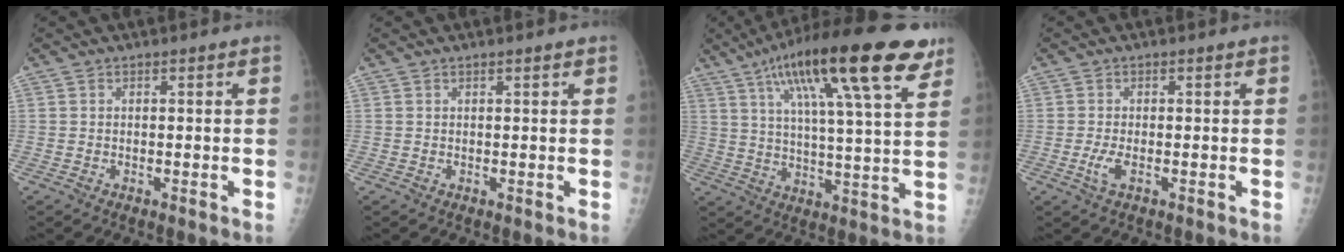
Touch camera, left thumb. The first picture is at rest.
{"total": 0.6, "force": [0.4, 0.1, 0.3], "torque": [-0.006, -0.001, 0.007]}
{"total": 24.1, "force": [13.1, 5.2, 19.6], "torque": [-0.307, -0.013, 0.204]}
{"total": 2.5, "force": [-0.5, 0.8, 2.3], "torque": [-0.056, -0.006, -0.011]}